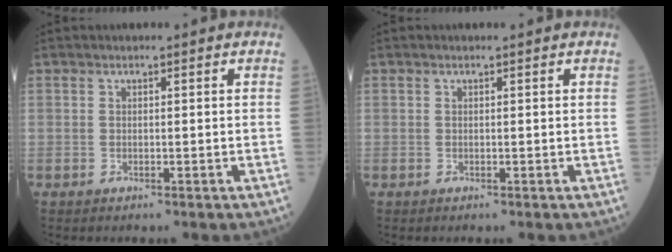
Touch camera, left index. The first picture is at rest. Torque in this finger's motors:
{"motor_torque": [-0.04, 0.03, -0.03, -0.01]}